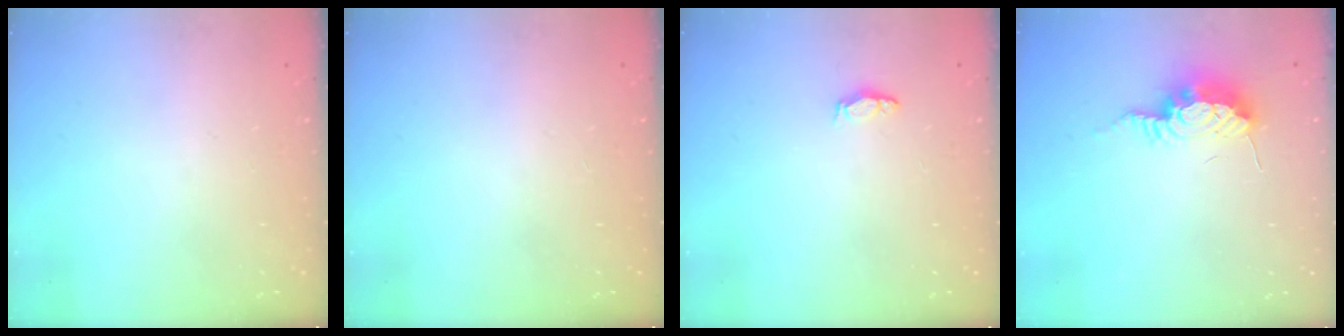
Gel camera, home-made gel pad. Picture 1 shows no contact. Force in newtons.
{"total": 1.2, "press": 1.2, "slide": 0.2}
{"total": 3.4, "press": 2.6, "slide": 2.1}
{"total": 9.1, "press": 9.1, "slide": 0.8}